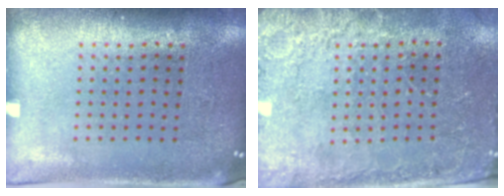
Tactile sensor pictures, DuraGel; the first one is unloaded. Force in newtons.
{"total": 2.5, "press": 2.5, "slide": 0.5}